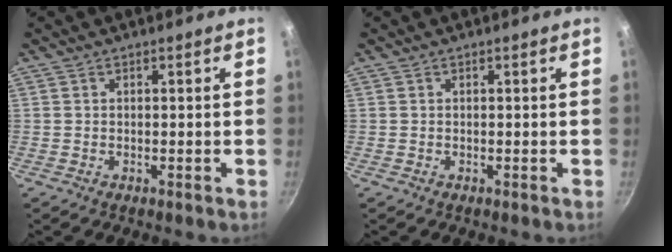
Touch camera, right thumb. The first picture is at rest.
{"total": 0.0}